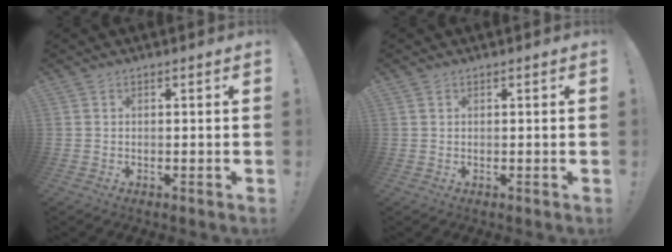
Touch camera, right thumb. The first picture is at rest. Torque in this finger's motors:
{"motor_torque": [0.02, -0.11, -0.03, 0.18, 0.05]}